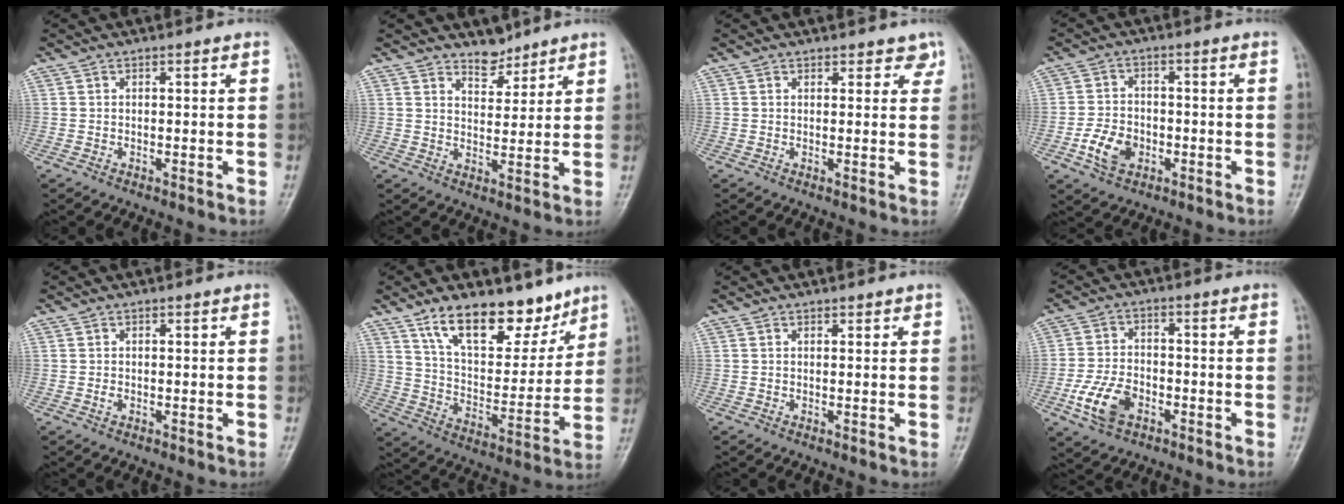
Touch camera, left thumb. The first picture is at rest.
{"total": 4.4, "force": [3.8, 2.0, 0.7], "torque": [0.012, -0.032, 0.064]}
{"total": 2.6, "force": [2.0, 1.6, 0.5], "torque": [0.025, -0.009, 0.016]}
{"total": 6.6, "force": [-2.4, 4.8, 3.9], "torque": [-0.063, 0.010, -0.045]}
{"total": 0.7, "force": [0.0, 0.5, 0.4], "torque": [-0.006, 0.000, -0.002]}
{"total": 16.9, "force": [11.8, 7.8, 9.3], "torque": [-0.098, -0.076, 0.206]}
{"total": 1.0, "force": [0.8, 0.5, 0.2], "torque": [0.006, -0.005, 0.007]}
{"total": 8.4, "force": [-3.5, 5.3, 5.4], "torque": [-0.105, 0.013, -0.067]}